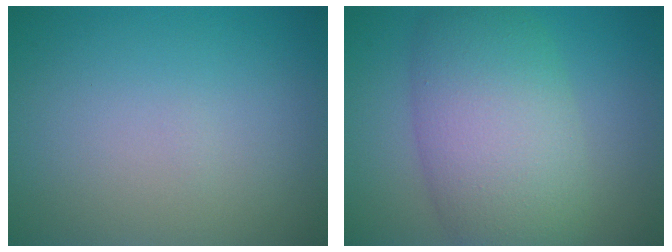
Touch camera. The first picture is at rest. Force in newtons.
{"total": 8.9, "press": 8.9, "slide": 0.5}